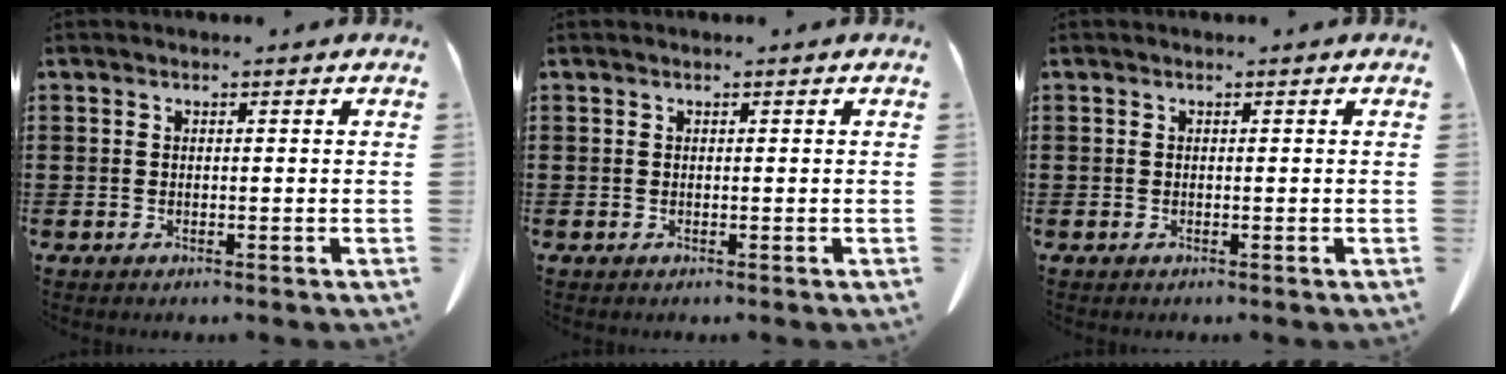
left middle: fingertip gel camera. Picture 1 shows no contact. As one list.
[{"total": 0.0}, {"total": 0.0}]